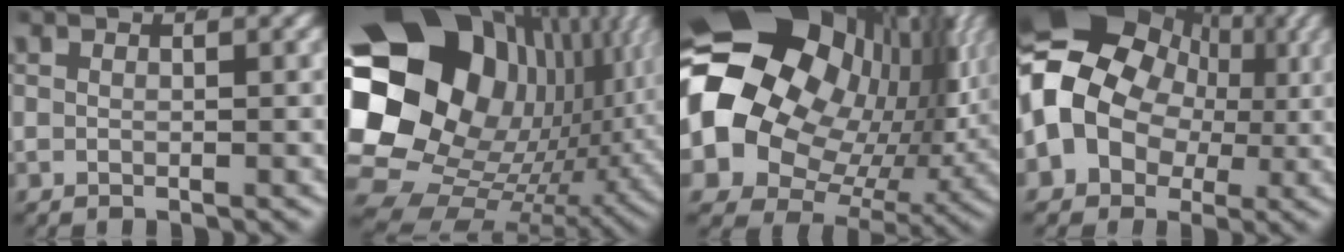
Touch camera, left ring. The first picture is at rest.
{"total": 31.1, "force": [1.3, 22.3, 21.6], "torque": [-0.342, -0.033, 0.019]}
{"total": 29.0, "force": [3.5, 21.6, 19.1], "torque": [-0.326, -0.035, 0.041]}
{"total": 18.2, "force": [2.6, 14.6, 10.6], "torque": [-0.223, -0.019, 0.033]}